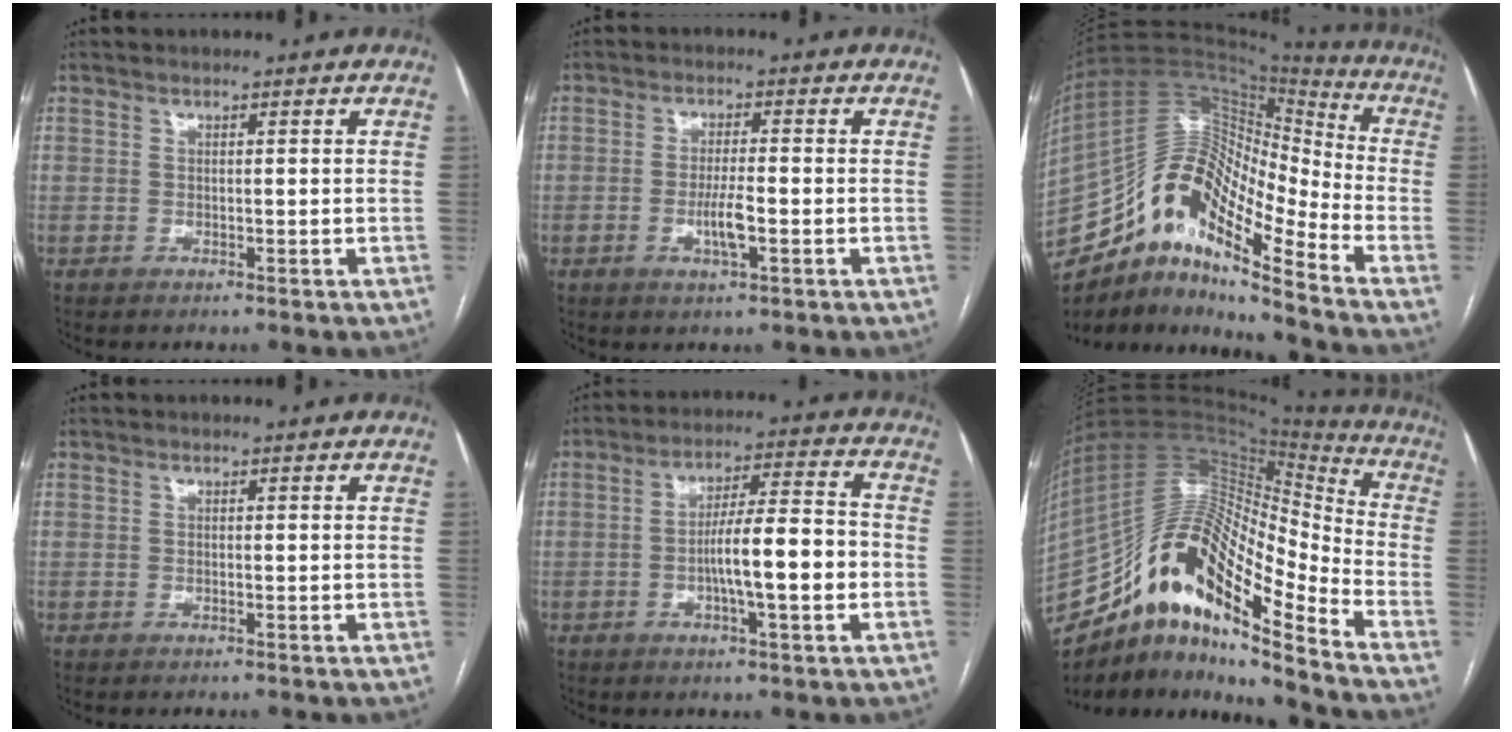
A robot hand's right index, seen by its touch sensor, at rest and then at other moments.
{"total": 4.1, "force": [-1.3, 0.5, 3.9], "torque": [-0.077, -0.005, -0.021]}
{"total": 17.8, "force": [-11.7, 4.7, 12.6], "torque": [-0.221, 0.052, -0.204]}
{"total": 0.0}
{"total": 10.3, "force": [-2.2, 1.1, 10.0], "torque": [-0.165, 0.013, -0.038]}
{"total": 22.9, "force": [-14.6, 5.0, 16.9], "torque": [-0.314, 0.031, -0.257]}